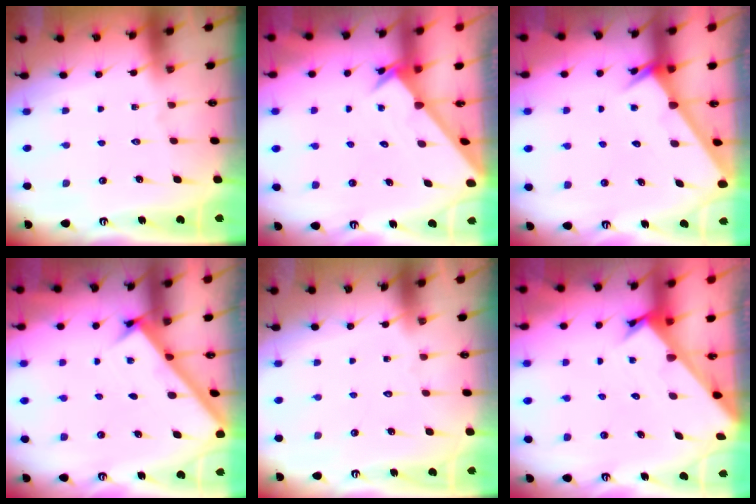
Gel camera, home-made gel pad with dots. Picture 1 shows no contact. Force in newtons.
{"total": 2.2, "press": 2.2, "slide": 0.1}
{"total": 2.6, "press": 2.6, "slide": 0.0}
{"total": 2.4, "press": 2.4, "slide": 0.3}
{"total": 1.7, "press": 1.7, "slide": 0.1}
{"total": 2.2, "press": 2.2, "slide": 0.1}